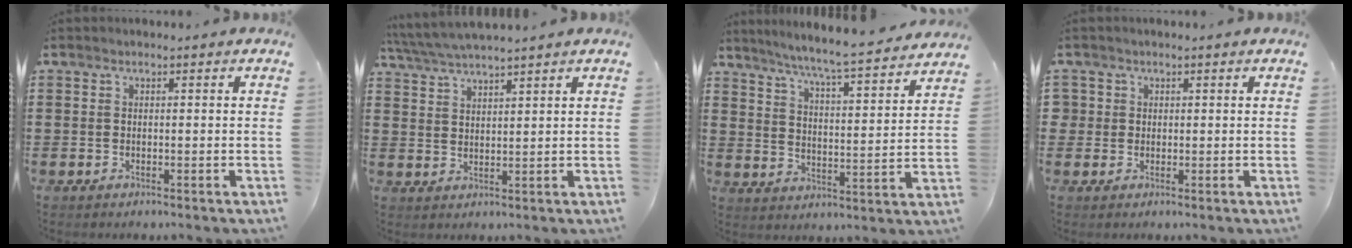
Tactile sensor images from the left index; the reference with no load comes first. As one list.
[{"total": 4.1, "force": [3.8, -0.2, 1.4], "torque": [-0.040, -0.011, 0.069]}, {"total": 6.2, "force": [5.7, -0.7, 2.3], "torque": [-0.060, -0.048, 0.088]}, {"total": 1.5, "force": [0.5, 1.4, 0.0], "torque": [-0.007, 0.007, 0.008]}]